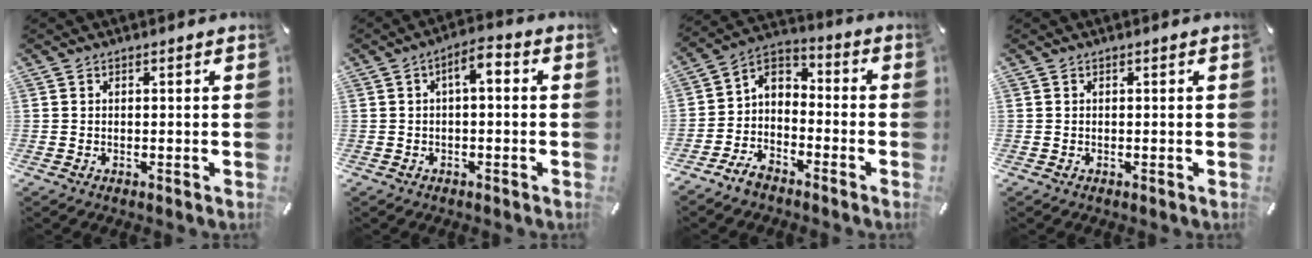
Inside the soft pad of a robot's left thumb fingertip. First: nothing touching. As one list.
[{"total": 4.8, "force": [0.0, 1.9, 4.4], "torque": [-0.077, 0.012, -0.005]}, {"total": 5.7, "force": [-3.8, 4.1, 1.4], "torque": [-0.033, 0.018, -0.079]}, {"total": 0.0}]